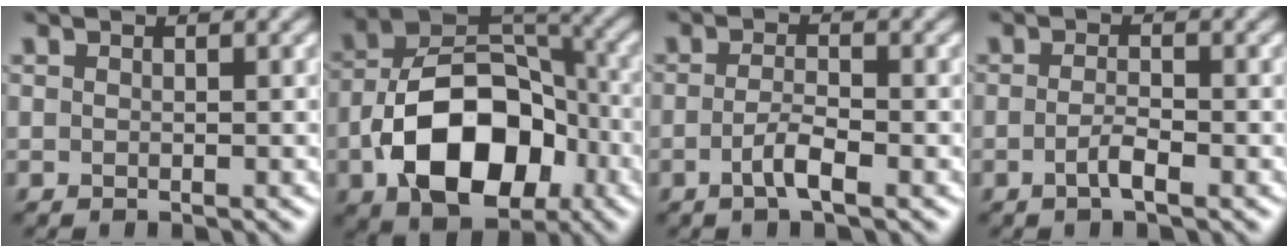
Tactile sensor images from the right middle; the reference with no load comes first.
{"total": 12.0, "force": [-3.8, 7.8, 8.3], "torque": [-0.140, 0.002, -0.070]}
{"total": 2.2, "force": [-0.9, 0.5, 1.9], "torque": [-0.038, 0.003, -0.021]}
{"total": 1.7, "force": [-0.7, 0.4, 1.4], "torque": [-0.030, 0.000, -0.017]}